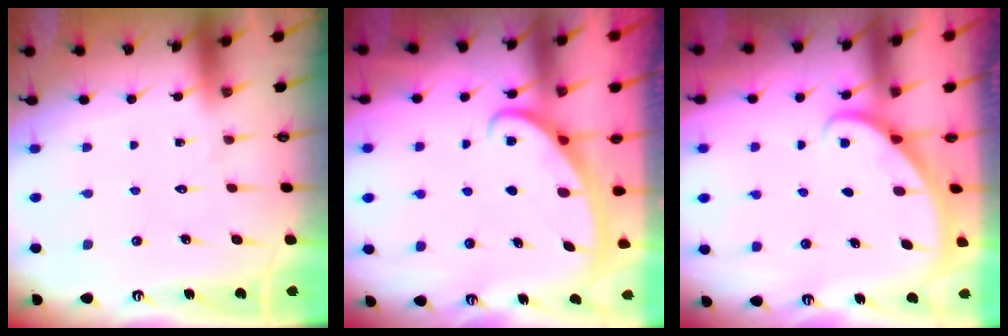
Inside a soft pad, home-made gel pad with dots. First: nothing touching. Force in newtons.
{"total": 2.6, "press": 2.6, "slide": 0.4}
{"total": 2.1, "press": 2.1, "slide": 0.1}